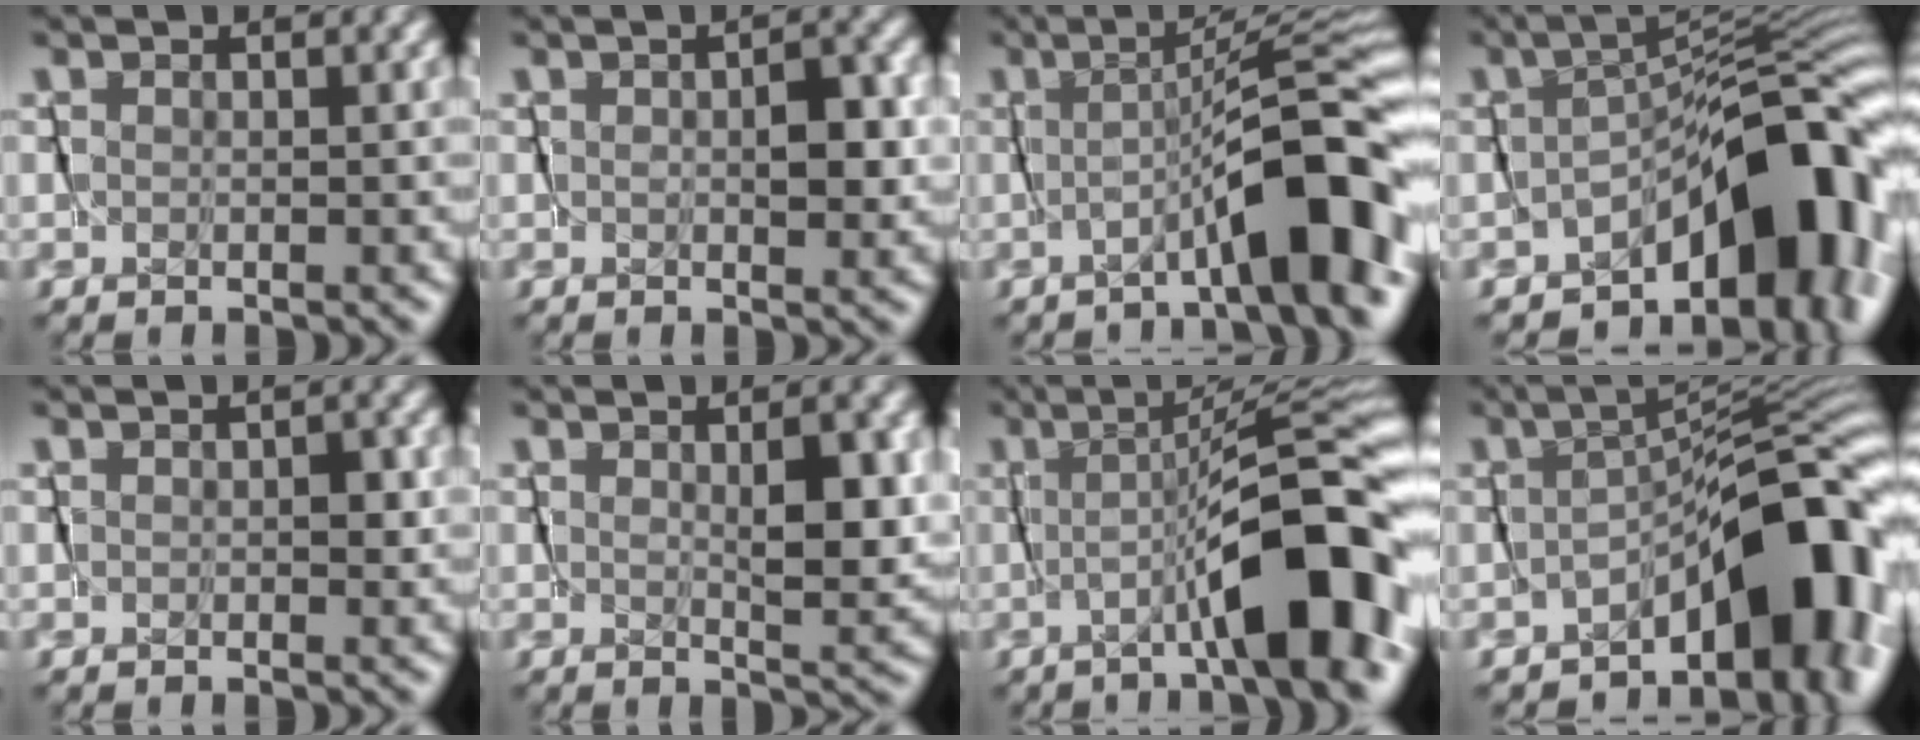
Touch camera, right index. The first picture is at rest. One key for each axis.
{"total": 2.1, "fx": 0.1, "fy": 1.0, "fz": 1.9, "tx": -0.027, "ty": 0.003, "tz": 0.001}
{"total": 5.8, "fx": -3.2, "fy": -1.1, "fz": 4.7, "tx": -0.028, "ty": 0.028, "tz": -0.053}
{"total": 11.6, "fx": -6.2, "fy": 5.3, "fz": 8.3, "tx": -0.106, "ty": -0.007, "tz": -0.091}
{"total": 0.8, "fx": -0.1, "fy": 0.3, "fz": 0.7, "tx": -0.009, "ty": 0.003, "tz": -0.004}
{"total": 2.9, "fx": 0.9, "fy": 0.4, "fz": 2.7, "tx": -0.040, "ty": -0.015, "tz": 0.024}
{"total": 7.3, "fx": -2.9, "fy": -0.7, "fz": 6.6, "tx": -0.059, "ty": 0.024, "tz": -0.046}
{"total": 8.2, "fx": -4.1, "fy": 2.9, "fz": 6.5, "tx": -0.077, "ty": -0.005, "tz": -0.059}